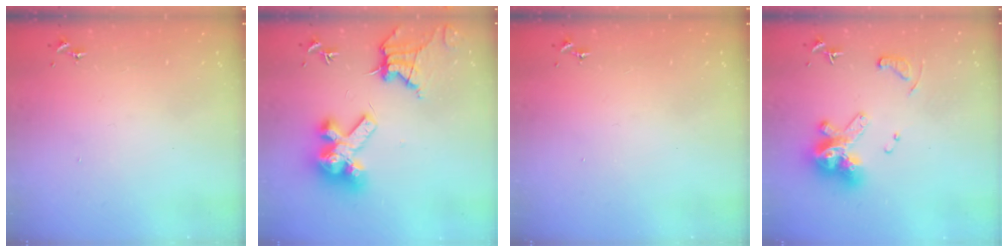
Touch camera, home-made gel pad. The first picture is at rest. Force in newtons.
{"total": 15.4, "press": 15.2, "slide": 1.9}
{"total": 0.0}
{"total": 14.9, "press": 14.9, "slide": 1.3}